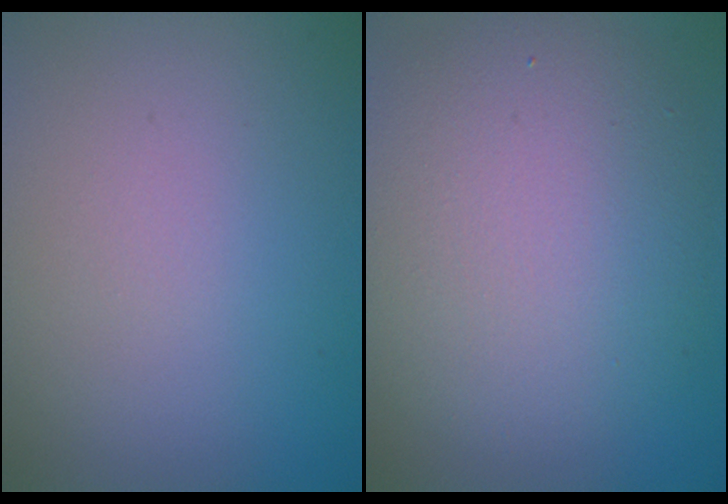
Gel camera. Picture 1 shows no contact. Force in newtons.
{"total": 7.9, "press": 7.9, "slide": 0.6}